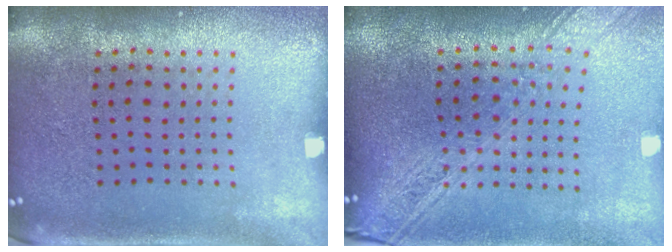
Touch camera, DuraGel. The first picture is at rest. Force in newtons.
{"total": 2.3, "press": 1.9, "slide": 1.3}